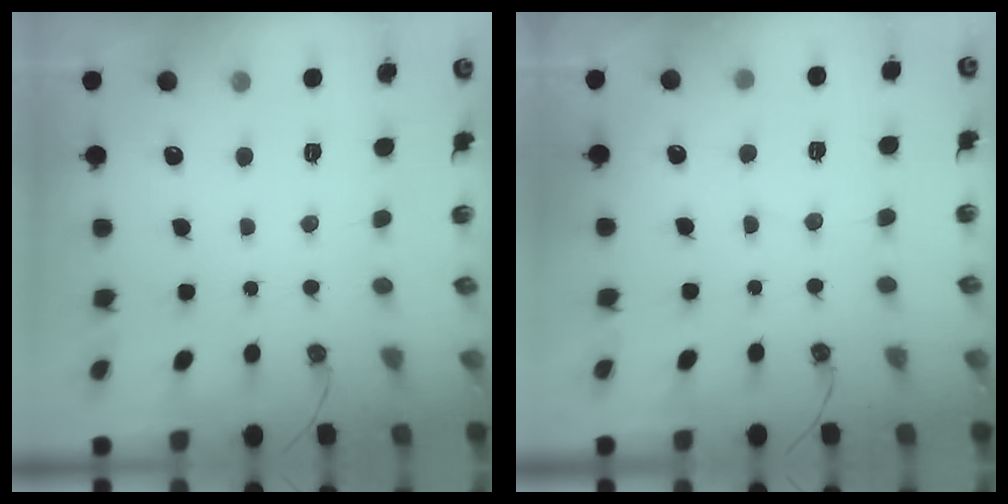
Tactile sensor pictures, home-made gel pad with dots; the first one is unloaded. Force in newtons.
{"total": 2.7, "press": 2.4, "slide": 1.2}